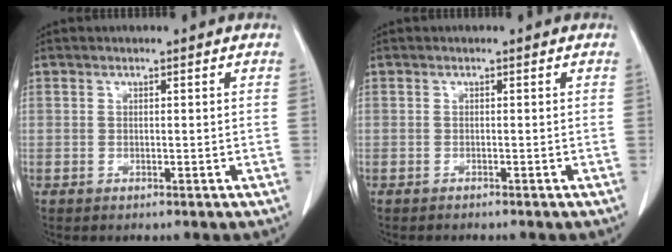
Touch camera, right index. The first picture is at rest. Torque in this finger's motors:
{"motor_torque": [0.02, -0.02, 0.01, 0.00]}